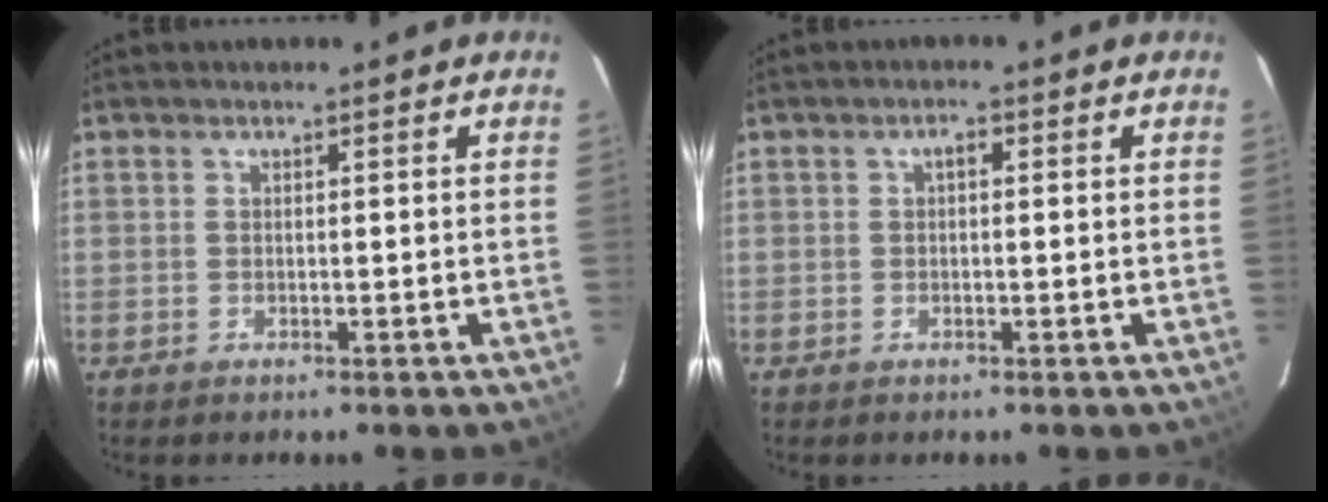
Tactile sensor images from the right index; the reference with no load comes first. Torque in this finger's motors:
{"motor_torque": [0.04, -0.03, 0.01, 0.03]}